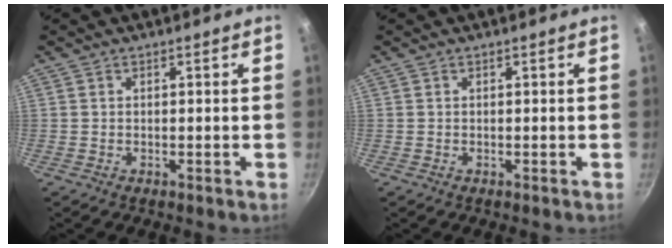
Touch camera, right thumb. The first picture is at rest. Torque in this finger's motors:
{"motor_torque": [0.00, 0.00, 0.00, 0.00, 0.00]}